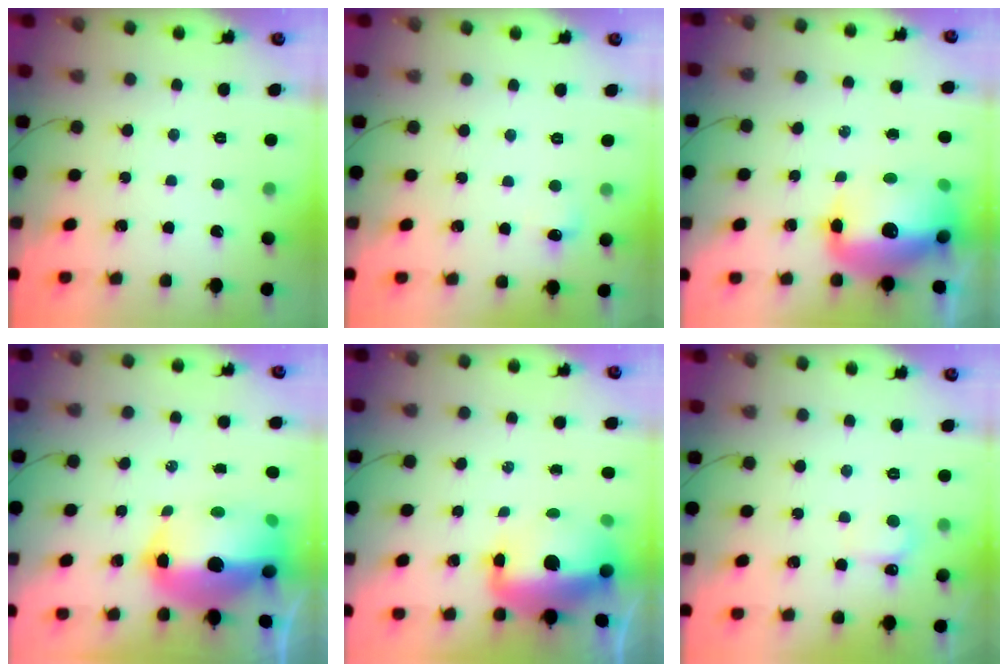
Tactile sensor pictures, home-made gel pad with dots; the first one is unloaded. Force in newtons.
{"total": 4.8, "press": 4.6, "slide": 1.4}
{"total": 18.0, "press": 17.5, "slide": 4.1}
{"total": 18.8, "press": 16.6, "slide": 8.7}
{"total": 13.6, "press": 13.2, "slide": 3.3}
{"total": 5.1, "press": 4.9, "slide": 1.3}